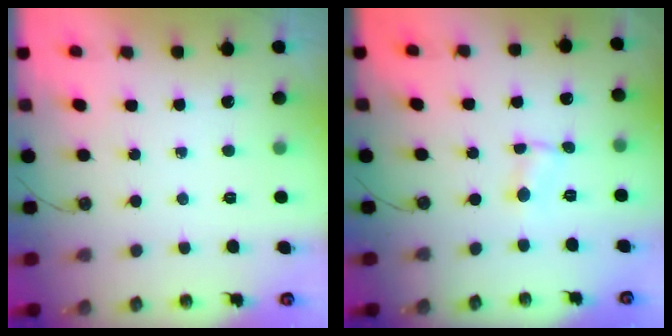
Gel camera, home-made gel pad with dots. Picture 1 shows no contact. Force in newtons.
{"total": 0.8, "press": 0.8, "slide": 0.1}